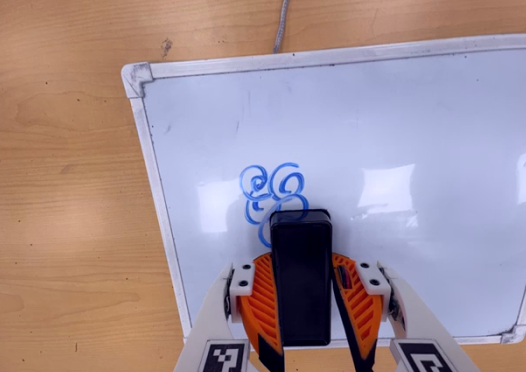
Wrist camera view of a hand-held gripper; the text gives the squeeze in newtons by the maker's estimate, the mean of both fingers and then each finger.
{"total": 11.9, "left": 13.1, "right": 10.6}